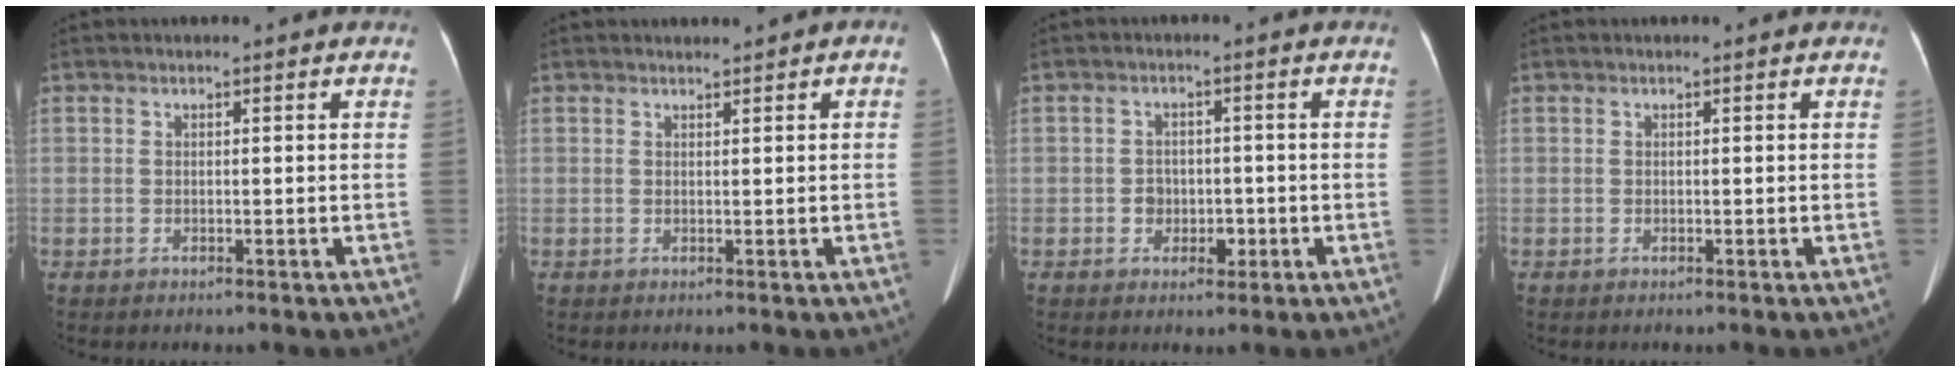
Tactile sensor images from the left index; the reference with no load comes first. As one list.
[{"total": 0.8, "force": [0.7, 0.2, 0.4], "torque": [-0.005, 0.010, 0.014]}, {"total": 2.9, "force": [-0.7, 2.4, 1.5], "torque": [-0.021, 0.005, -0.004]}, {"total": 0.0}]